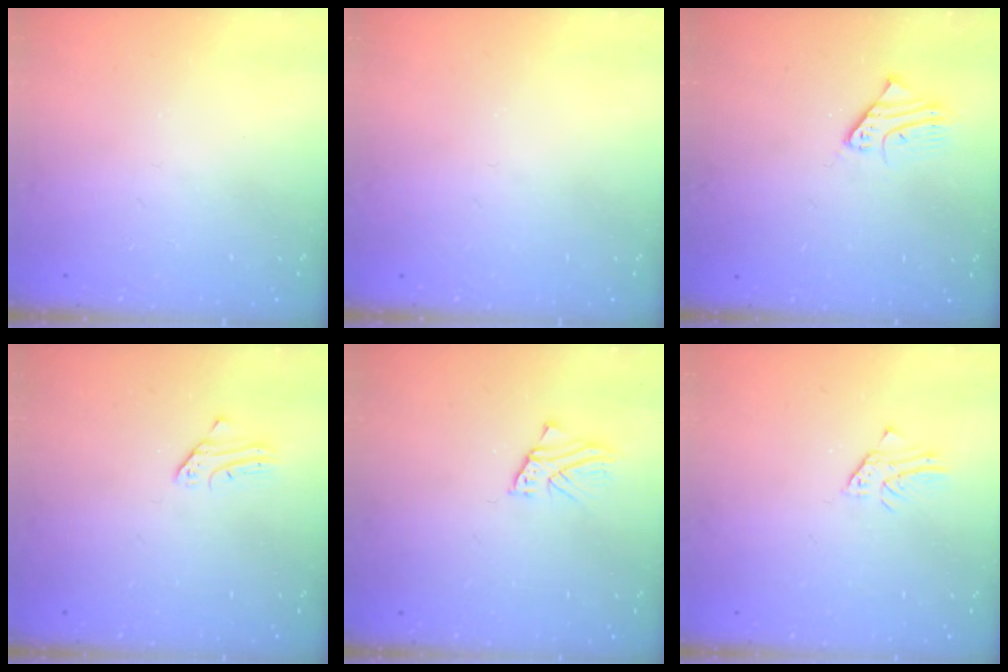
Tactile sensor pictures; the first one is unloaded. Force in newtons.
{"total": 0.0}
{"total": 2.1, "press": 2.1, "slide": 0.1}
{"total": 1.5, "press": 1.5, "slide": 0.1}
{"total": 2.2, "press": 2.2, "slide": 0.2}
{"total": 0.9, "press": 0.9, "slide": 0.1}